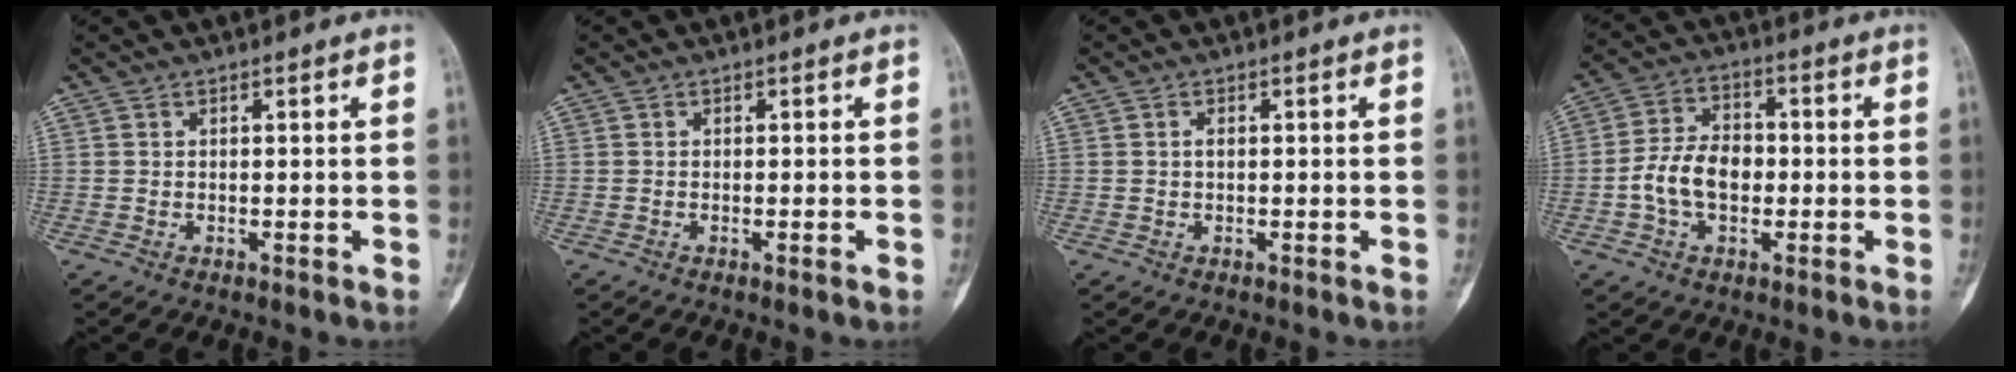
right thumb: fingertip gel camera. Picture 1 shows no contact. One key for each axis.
{"total": 1.1, "fx": -0.5, "fy": 0.1, "fz": 1.0, "tx": -0.018, "ty": -0.002, "tz": -0.006}
{"total": 0.9, "fx": 0.0, "fy": 0.5, "fz": 0.7, "tx": -0.015, "ty": 0.001, "tz": -0.001}
{"total": 9.1, "fx": -1.4, "fy": 6.1, "fz": 6.6, "tx": -0.116, "ty": 0.024, "tz": -0.033}